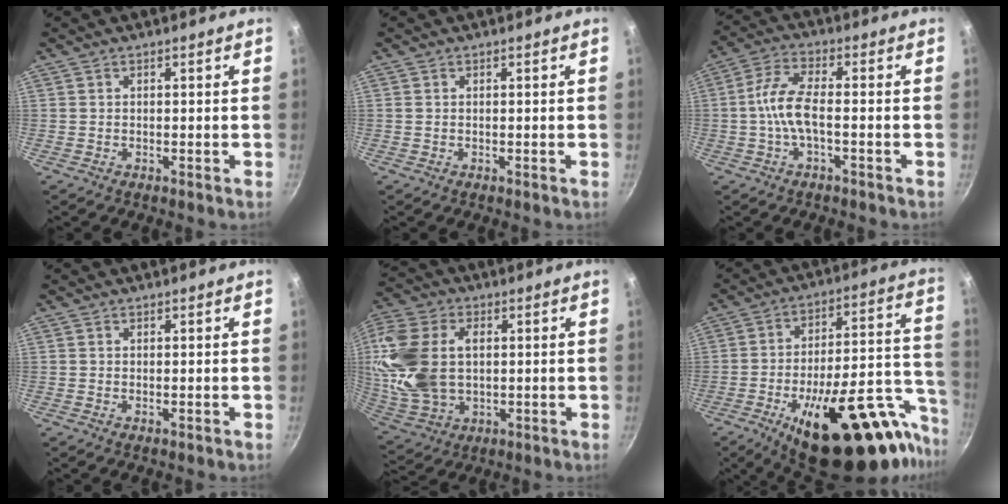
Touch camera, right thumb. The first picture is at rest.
{"total": 0.0}
{"total": 7.1, "force": [-1.6, 2.7, 6.4], "torque": [-0.145, 0.025, -0.043]}
{"total": 0.0}
{"total": 18.5, "force": [2.4, 12.4, 13.4], "torque": [-0.280, 0.003, 0.053]}
{"total": 31.7, "force": [-16.5, 12.3, 24.1], "torque": [-0.281, 0.084, -0.234]}